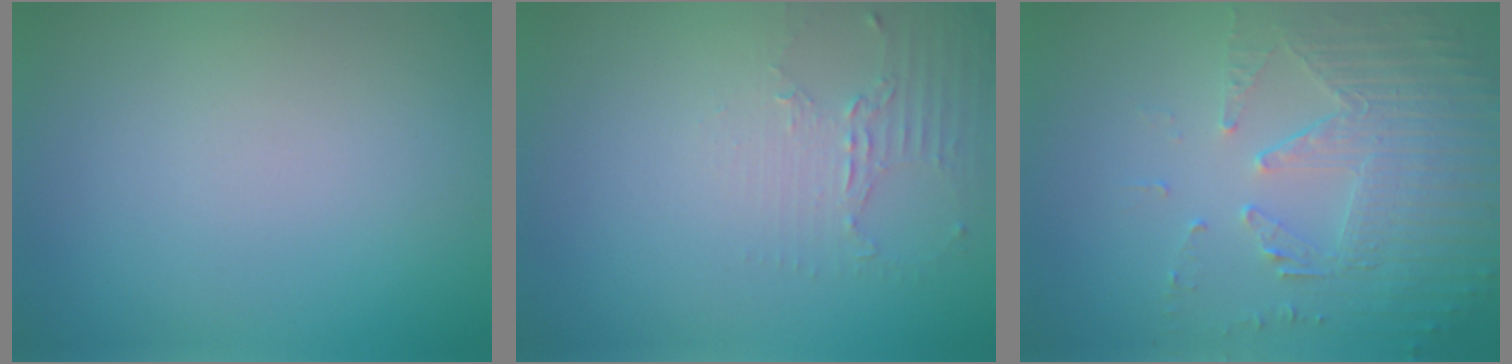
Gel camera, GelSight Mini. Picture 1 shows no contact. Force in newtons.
{"total": 2.2, "press": 1.6, "slide": 1.5}
{"total": 5.8, "press": 3.7, "slide": 4.4}